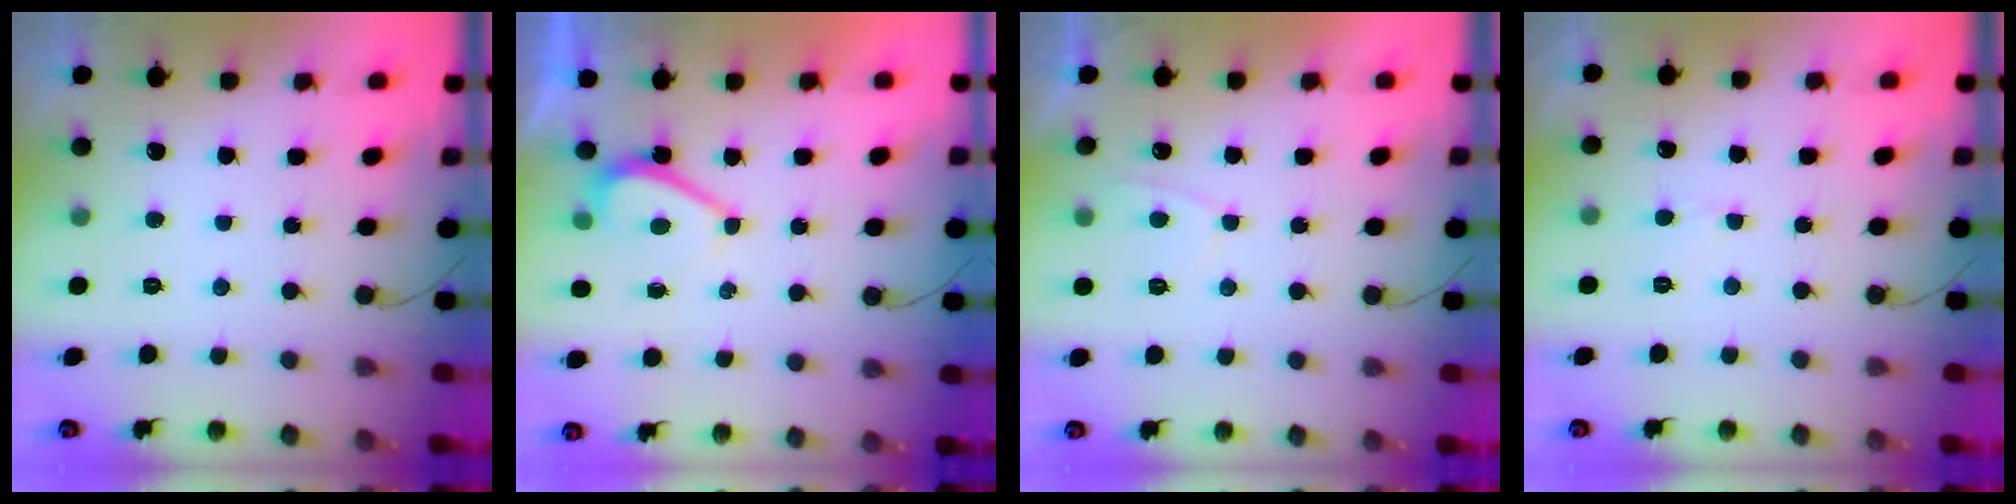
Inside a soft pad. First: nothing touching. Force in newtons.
{"total": 2.8, "press": 2.8, "slide": 0.5}
{"total": 2.1, "press": 2.0, "slide": 0.6}
{"total": 3.9, "press": 3.9, "slide": 0.3}